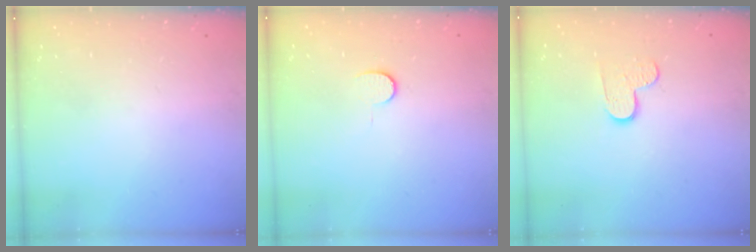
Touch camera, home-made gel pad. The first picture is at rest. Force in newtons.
{"total": 6.0, "press": 6.0, "slide": 0.5}
{"total": 7.9, "press": 7.9, "slide": 0.5}